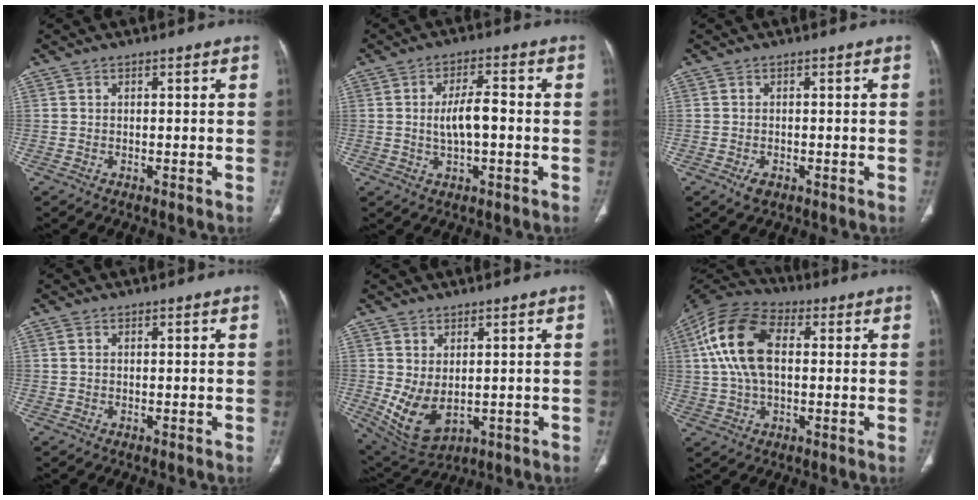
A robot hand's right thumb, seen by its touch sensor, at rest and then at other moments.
{"total": 6.5, "force": [-0.3, 2.5, 6.0], "torque": [-0.108, 0.011, -0.008]}
{"total": 1.8, "force": [-0.9, 1.1, 1.1], "torque": [-0.020, -0.001, -0.011]}
{"total": 0.7, "force": [0.2, 0.5, 0.5], "torque": [-0.015, 0.007, 0.008]}
{"total": 8.2, "force": [-0.2, 5.0, 6.6], "torque": [-0.115, -0.010, 0.025]}
{"total": 15.2, "force": [2.7, 8.7, 12.1], "torque": [-0.243, 0.023, 0.044]}